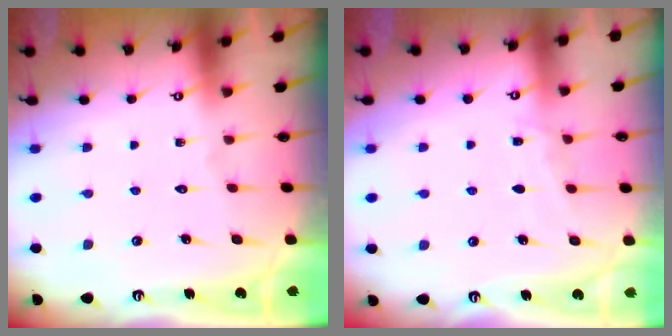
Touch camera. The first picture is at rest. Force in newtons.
{"total": 3.7, "press": 3.6, "slide": 0.5}